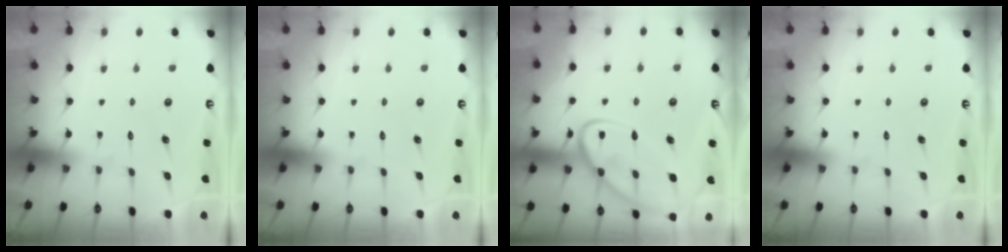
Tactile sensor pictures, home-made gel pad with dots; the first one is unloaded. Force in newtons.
{"total": 0.0}
{"total": 14.9, "press": 14.9, "slide": 1.3}
{"total": 0.0}